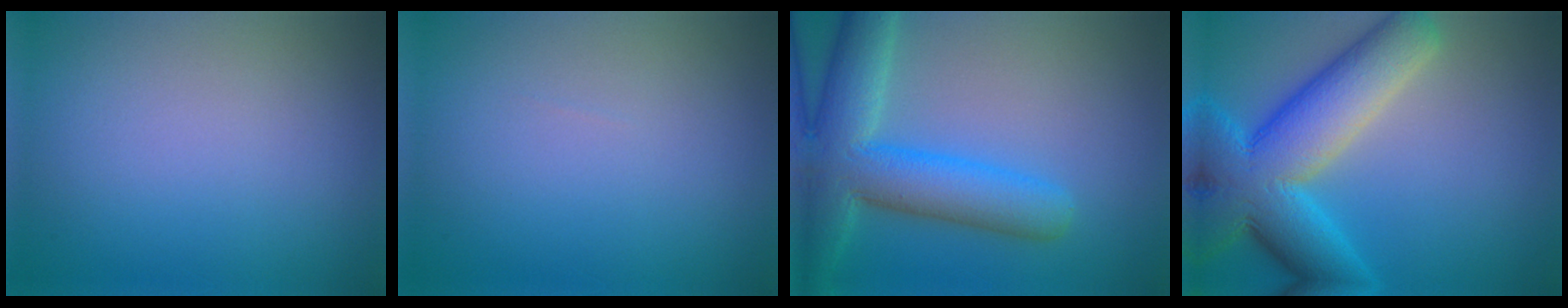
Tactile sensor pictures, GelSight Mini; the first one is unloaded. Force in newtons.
{"total": 0.0}
{"total": 9.2, "press": 9.2, "slide": 0.5}
{"total": 12.0, "press": 11.9, "slide": 0.7}